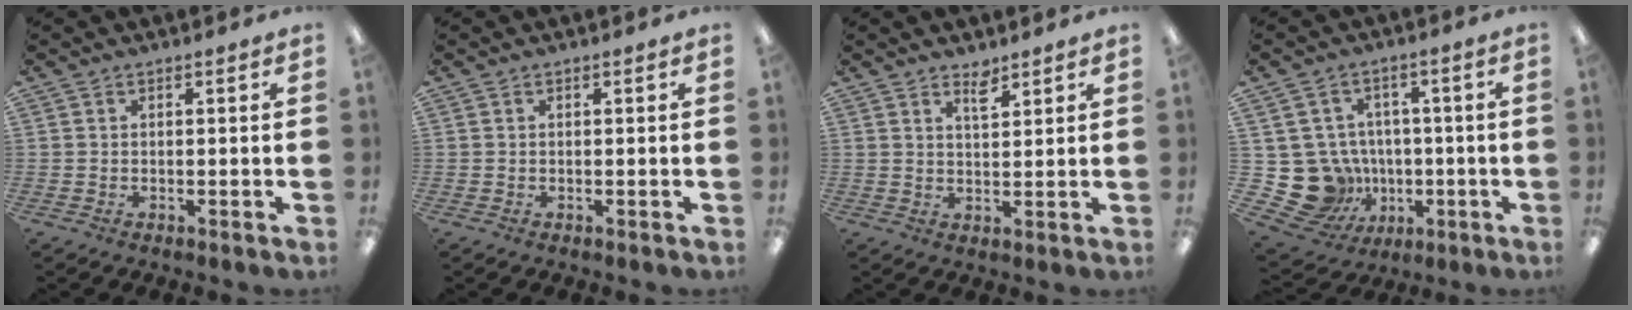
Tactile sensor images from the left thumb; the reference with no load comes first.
{"total": 0.0}
{"total": 3.5, "force": [2.9, 1.0, 1.7], "torque": [-0.023, -0.013, 0.049]}
{"total": 12.8, "force": [-2.2, 12.1, 3.8], "torque": [-0.107, 0.004, -0.019]}